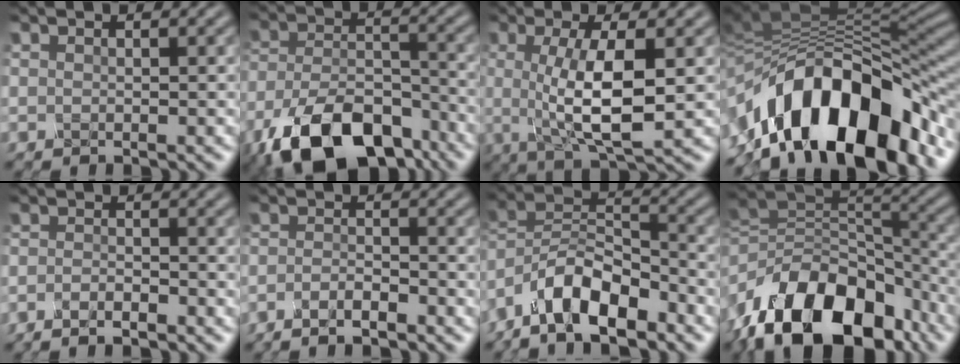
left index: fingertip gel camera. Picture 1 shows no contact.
{"total": 11.8, "force": [-7.9, 5.2, 7.0], "torque": [-0.139, -0.018, -0.139]}
{"total": 6.9, "force": [-0.4, 1.7, 6.7], "torque": [-0.117, -0.008, -0.007]}
{"total": 15.8, "force": [-7.9, 7.9, 11.1], "torque": [-0.159, 0.013, -0.141]}
{"total": 1.8, "force": [-1.6, 0.3, 0.7], "torque": [-0.013, -0.002, -0.034]}
{"total": 2.1, "force": [-1.9, 0.3, 1.0], "torque": [-0.017, 0.000, -0.040]}
{"total": 8.0, "force": [-6.2, 2.6, 4.3], "torque": [-0.063, 0.007, -0.128]}
{"total": 15.6, "force": [-9.7, 8.8, 8.4], "torque": [-0.163, 0.010, -0.177]}